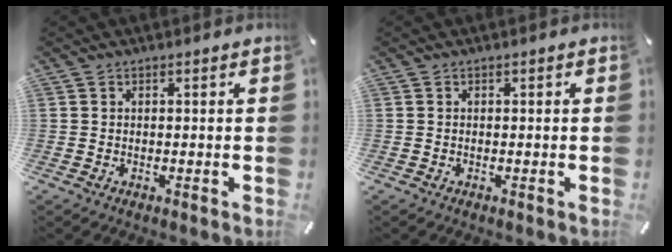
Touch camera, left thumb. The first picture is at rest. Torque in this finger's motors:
{"motor_torque": [-0.08, -0.08, -0.08, 0.08, 0.00]}